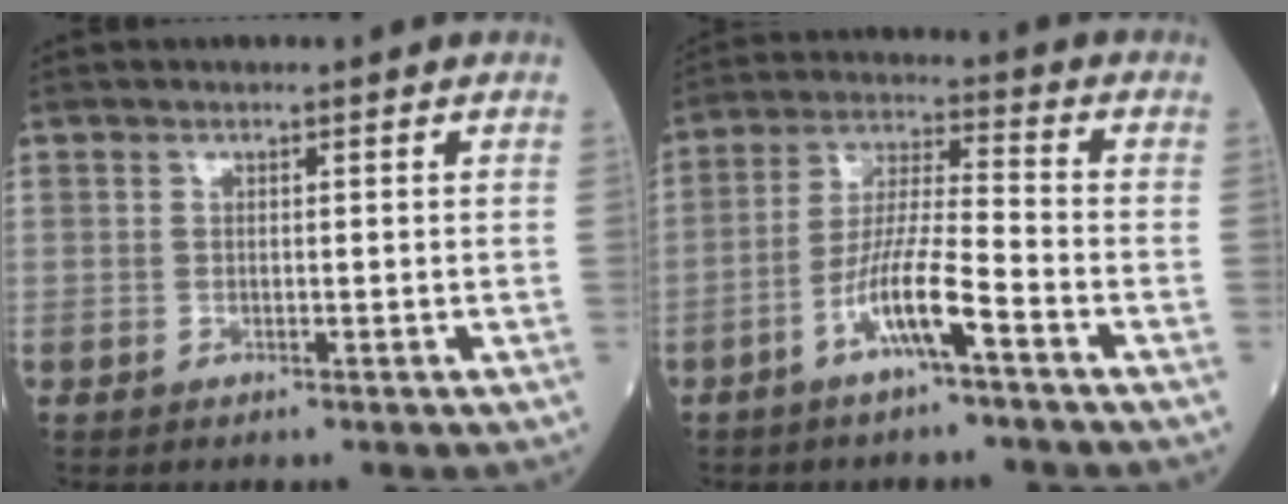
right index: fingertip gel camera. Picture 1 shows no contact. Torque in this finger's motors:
{"motor_torque": [0.15, -0.26, 0.20, 0.14]}